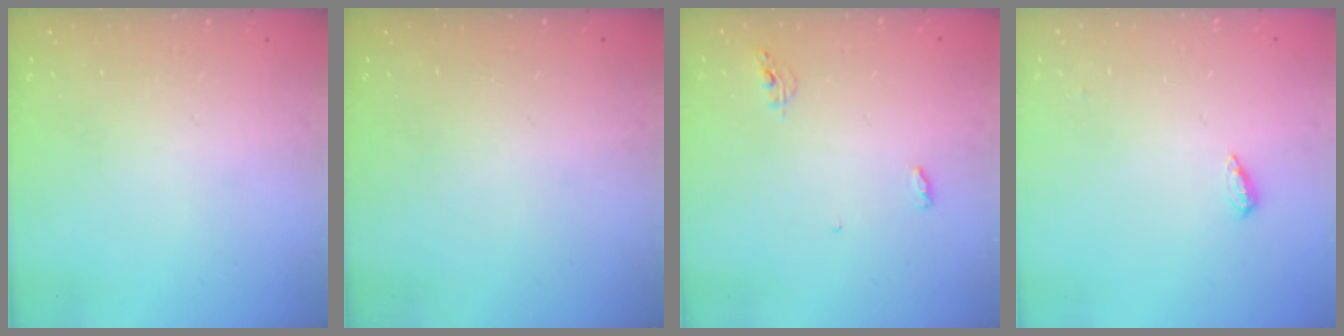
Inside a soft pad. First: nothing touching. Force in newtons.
{"total": 0.0}
{"total": 4.1, "press": 4.0, "slide": 0.9}
{"total": 3.9, "press": 3.8, "slide": 0.6}